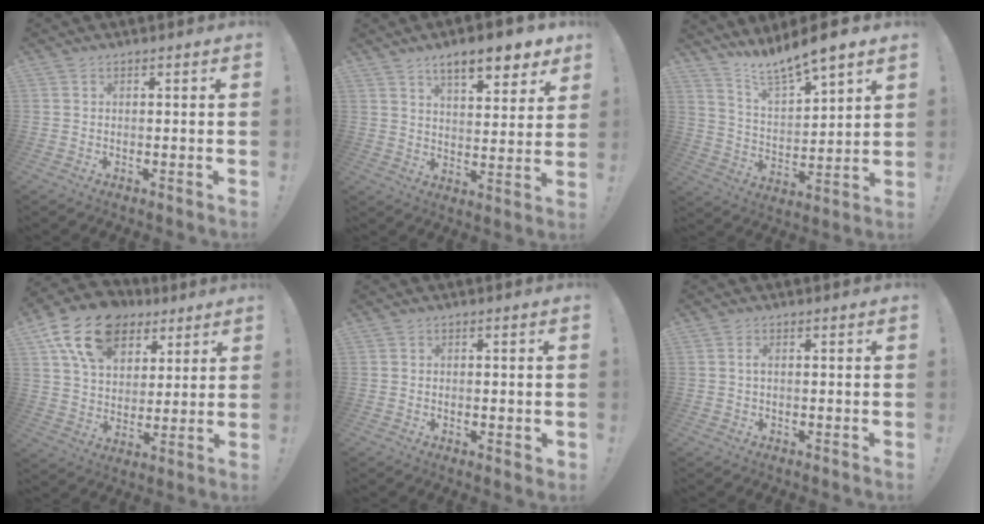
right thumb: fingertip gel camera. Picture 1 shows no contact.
{"total": 10.6, "force": [7.5, 3.1, 6.8], "torque": [-0.102, -0.044, 0.126]}
{"total": 10.1, "force": [9.6, 0.8, 3.2], "torque": [-0.068, -0.085, 0.167]}
{"total": 18.5, "force": [9.6, 12.4, 9.8], "torque": [-0.159, -0.040, 0.179]}
{"total": 1.2, "force": [0.2, 0.6, 1.1], "torque": [-0.011, 0.000, 0.002]}
{"total": 1.0, "force": [-0.2, 0.1, 1.0], "torque": [-0.024, 0.003, -0.004]}